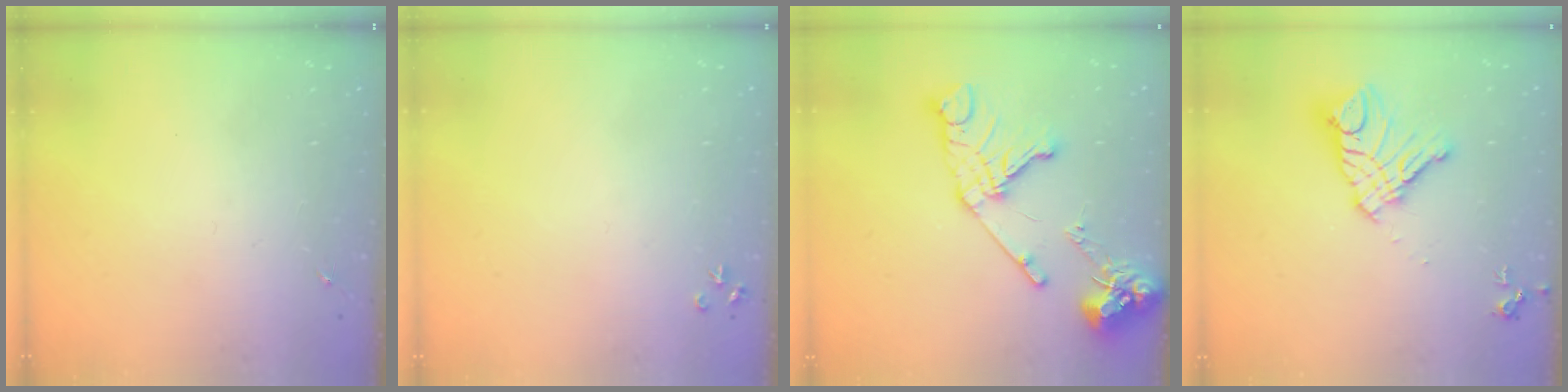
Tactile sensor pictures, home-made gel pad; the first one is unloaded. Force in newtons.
{"total": 3.1, "press": 3.1, "slide": 0.4}
{"total": 16.5, "press": 16.3, "slide": 2.0}
{"total": 14.6, "press": 14.5, "slide": 1.3}